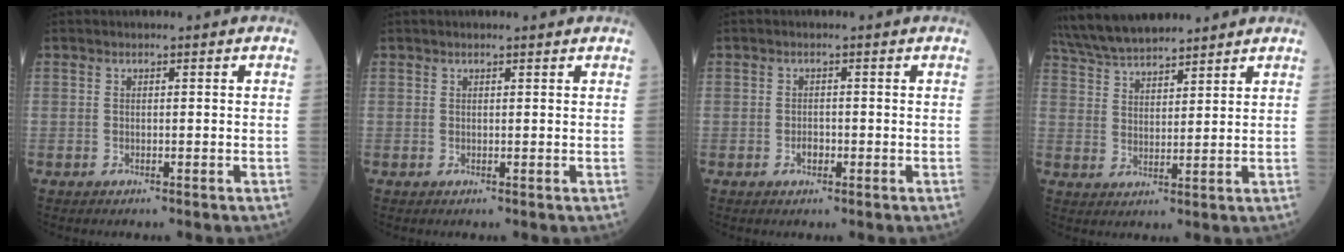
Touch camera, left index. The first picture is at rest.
{"total": 1.1, "force": [1.0, 0.0, 0.3], "torque": [-0.007, 0.008, 0.016]}
{"total": 1.2, "force": [-0.6, 0.7, 0.7], "torque": [-0.012, 0.001, -0.008]}
{"total": 11.0, "force": [10.1, 1.9, 3.8], "torque": [-0.077, 0.030, 0.188]}